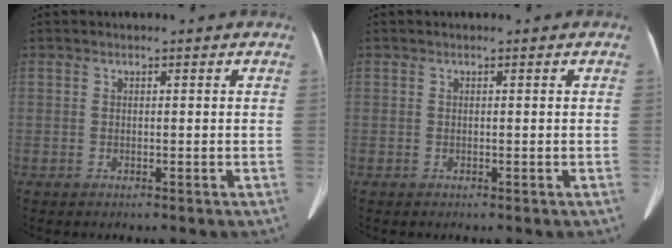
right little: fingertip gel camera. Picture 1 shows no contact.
{"total": 0.0}